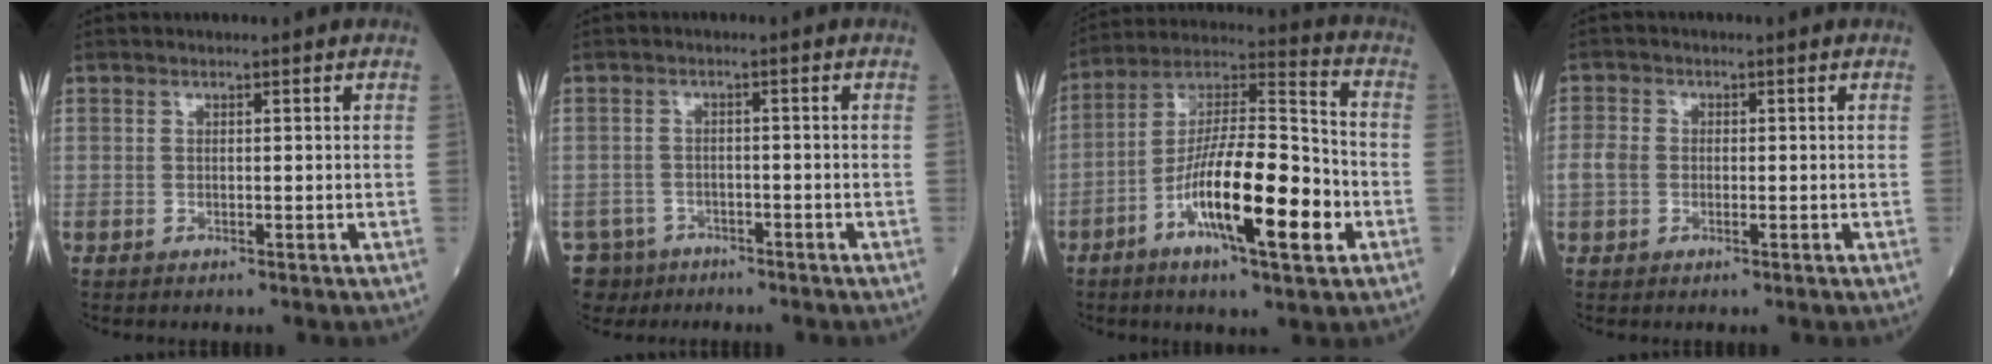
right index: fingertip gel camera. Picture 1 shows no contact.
{"total": 5.9, "force": [-4.4, 3.9, -0.2], "torque": [-0.001, 0.001, -0.074]}
{"total": 17.8, "force": [-6.0, 3.2, 16.5], "torque": [-0.298, 0.000, -0.103]}
{"total": 2.9, "force": [-0.3, 2.3, 1.7], "torque": [-0.047, 0.011, -0.008]}